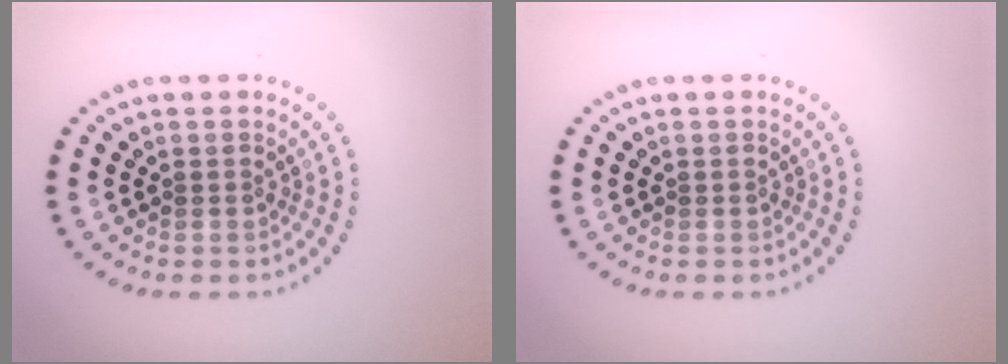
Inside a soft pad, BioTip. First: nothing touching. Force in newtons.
{"total": 0.0}